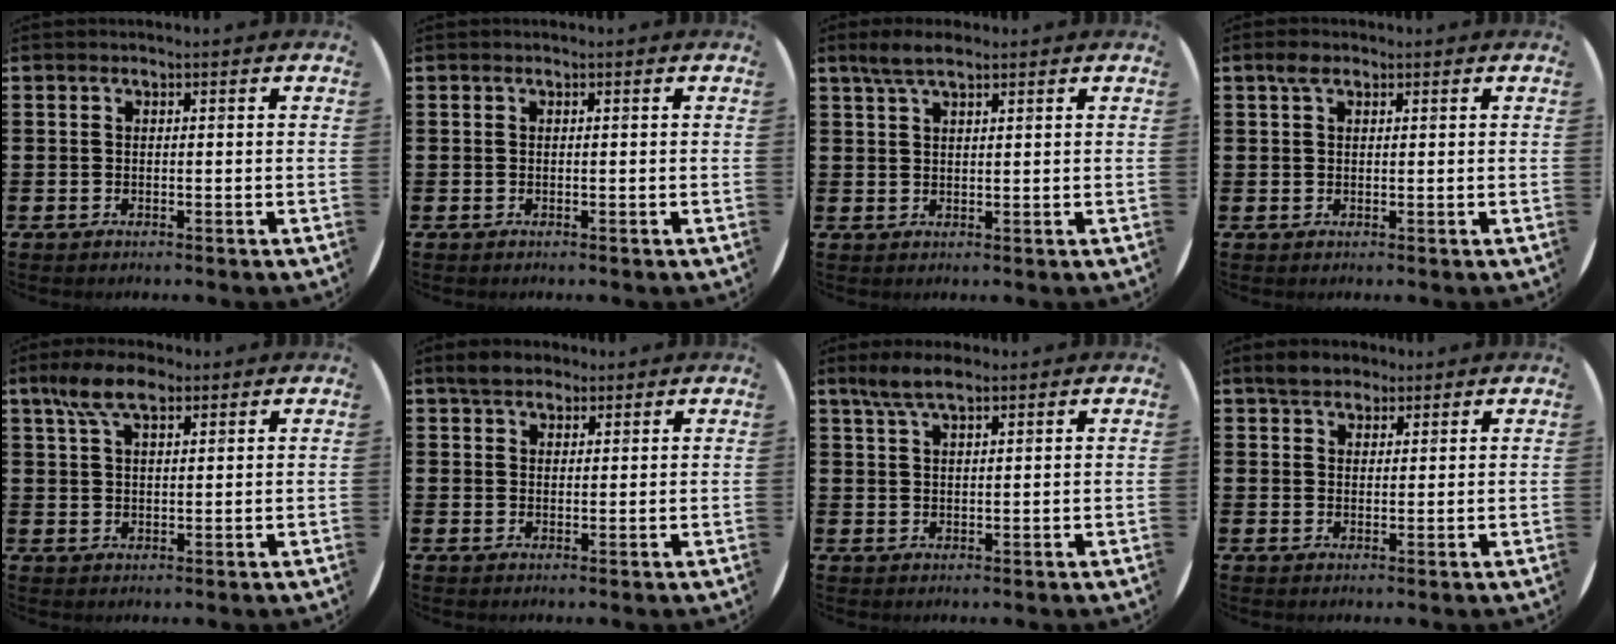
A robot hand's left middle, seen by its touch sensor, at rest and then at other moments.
{"total": 0.0}
{"total": 3.4, "force": [2.5, 0.9, 2.1], "torque": [-0.045, 0.005, 0.045]}
{"total": 1.9, "force": [1.1, 1.0, 1.1], "torque": [-0.017, 0.003, 0.018]}
{"total": 6.6, "force": [4.4, 2.7, 4.0], "torque": [-0.081, 0.002, 0.079]}
{"total": 3.0, "force": [2.6, 1.4, 0.5], "torque": [-0.008, 0.004, 0.049]}
{"total": 4.5, "force": [3.4, 1.2, 2.6], "torque": [-0.057, 0.002, 0.062]}
{"total": 3.1, "force": [2.7, 1.5, 0.4], "torque": [-0.006, 0.006, 0.050]}